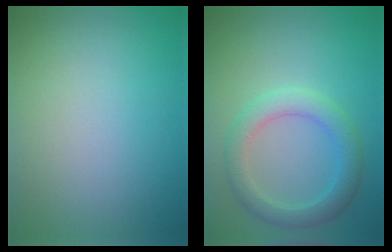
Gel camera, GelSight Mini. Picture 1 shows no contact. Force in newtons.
{"total": 3.6, "press": 3.6, "slide": 0.2}